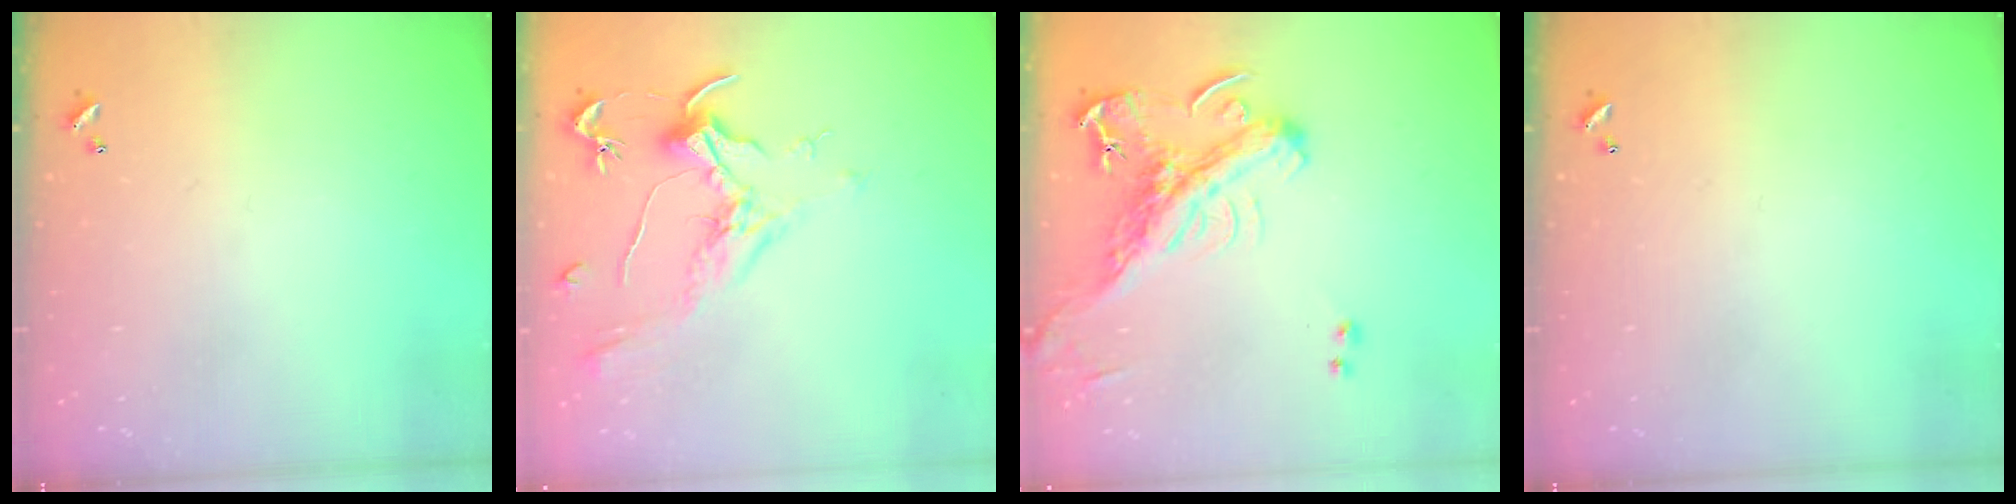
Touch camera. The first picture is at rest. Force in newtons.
{"total": 1.8, "press": 1.6, "slide": 0.9}
{"total": 3.5, "press": 3.4, "slide": 1.0}
{"total": 0.0}